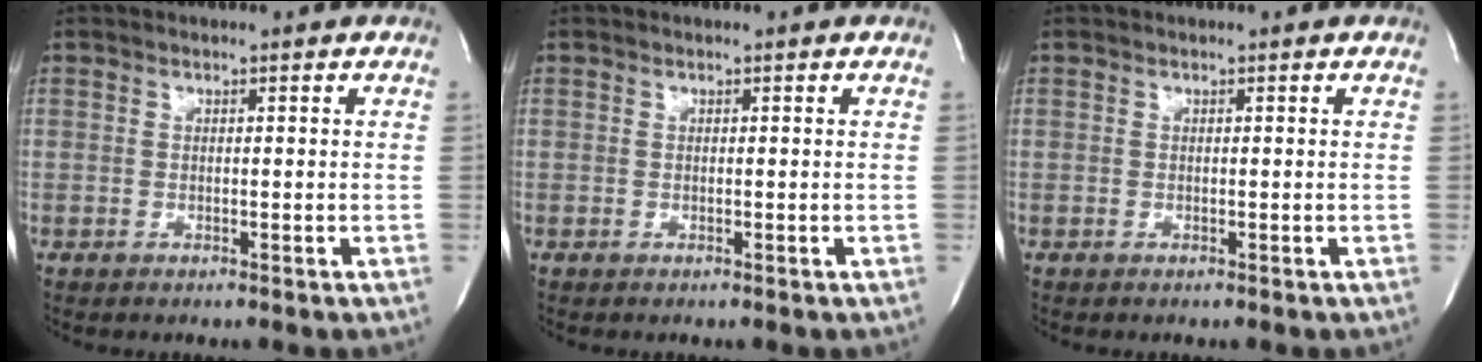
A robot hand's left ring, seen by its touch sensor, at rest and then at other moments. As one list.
[{"total": 0.0}, {"total": 0.0}]